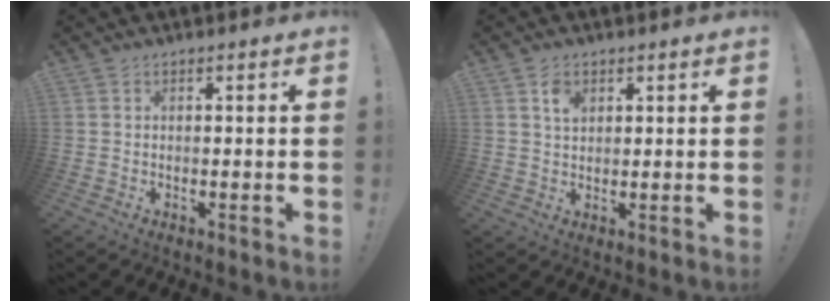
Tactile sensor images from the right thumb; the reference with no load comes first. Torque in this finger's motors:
{"motor_torque": [-0.01, -0.03, 0.22, 0.27, 0.00]}